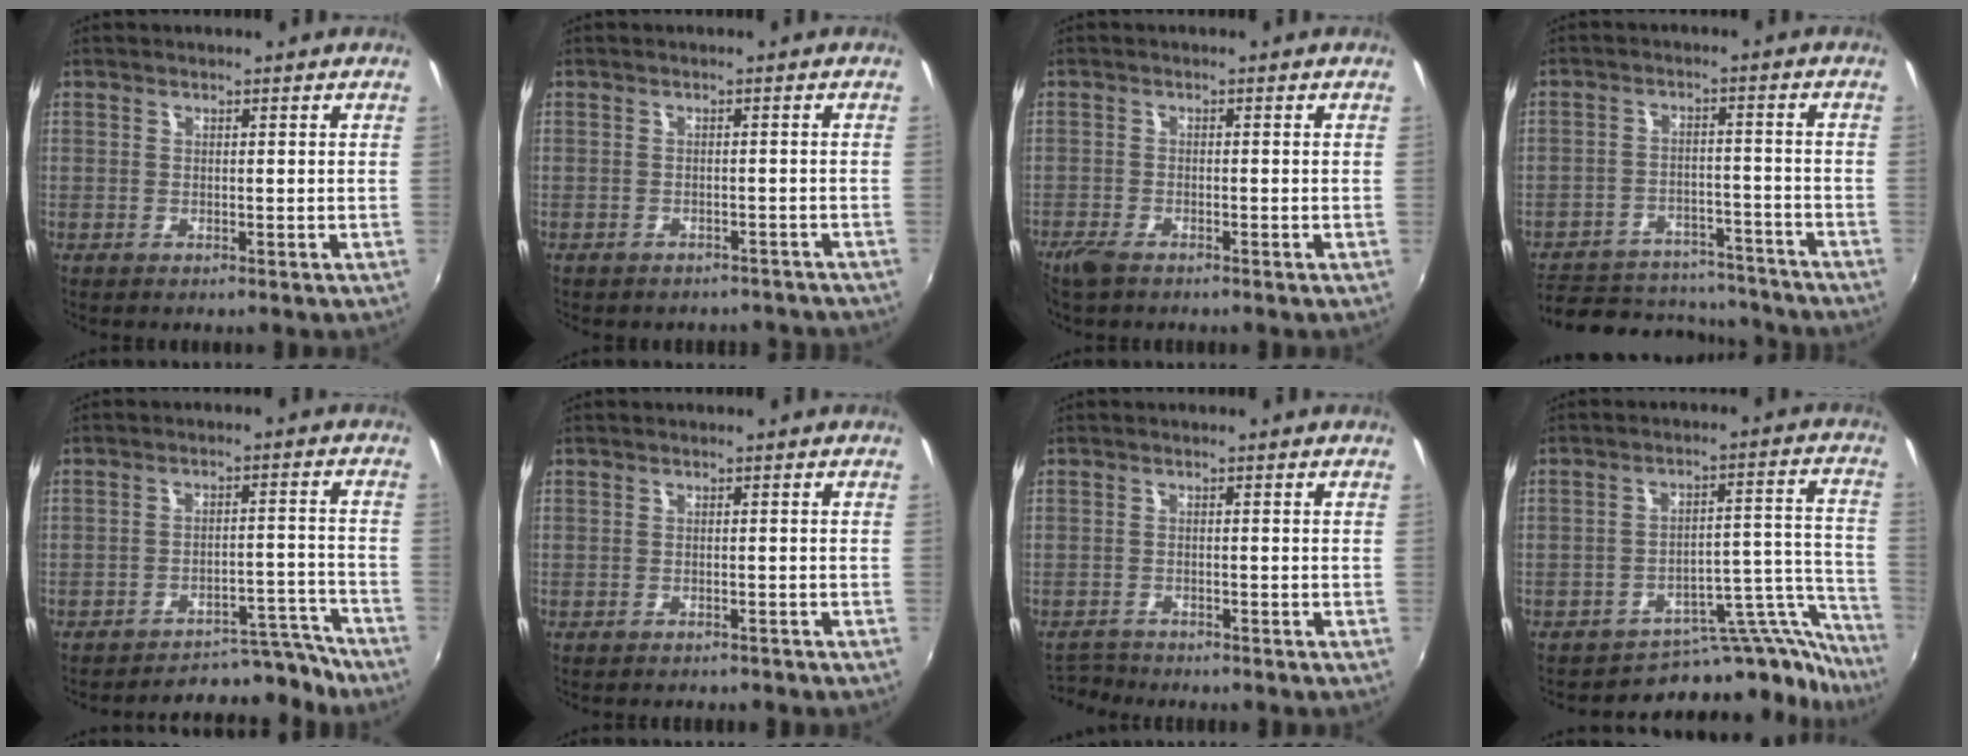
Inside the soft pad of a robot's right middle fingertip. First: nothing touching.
{"total": 7.1, "force": [-6.4, 2.6, 1.8], "torque": [-0.038, -0.004, -0.070]}
{"total": 3.5, "force": [-2.8, 1.1, 1.8], "torque": [-0.049, -0.010, -0.057]}
{"total": 18.5, "force": [-15.1, 8.4, 6.6], "torque": [-0.155, 0.023, -0.187]}
{"total": 11.4, "force": [-11.1, 2.2, 1.5], "torque": [-0.017, 0.038, -0.143]}
{"total": 2.0, "force": [-1.8, 0.6, 0.6], "torque": [-0.014, -0.006, -0.024]}
{"total": 3.0, "force": [-2.9, 0.7, 0.0], "torque": [-0.017, -0.007, -0.058]}
{"total": 16.1, "force": [-14.9, 5.1, 3.7], "torque": [-0.023, 0.053, -0.204]}